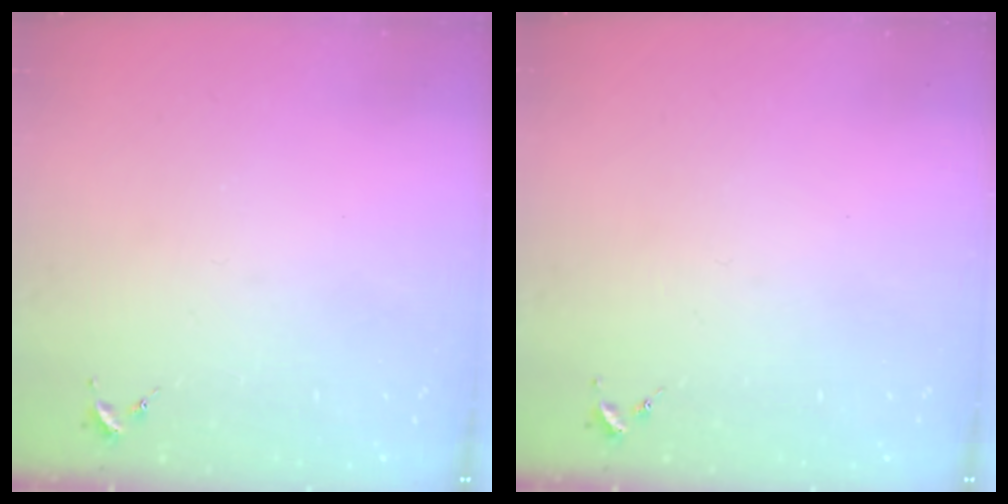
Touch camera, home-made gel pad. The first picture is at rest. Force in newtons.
{"total": 0.0}